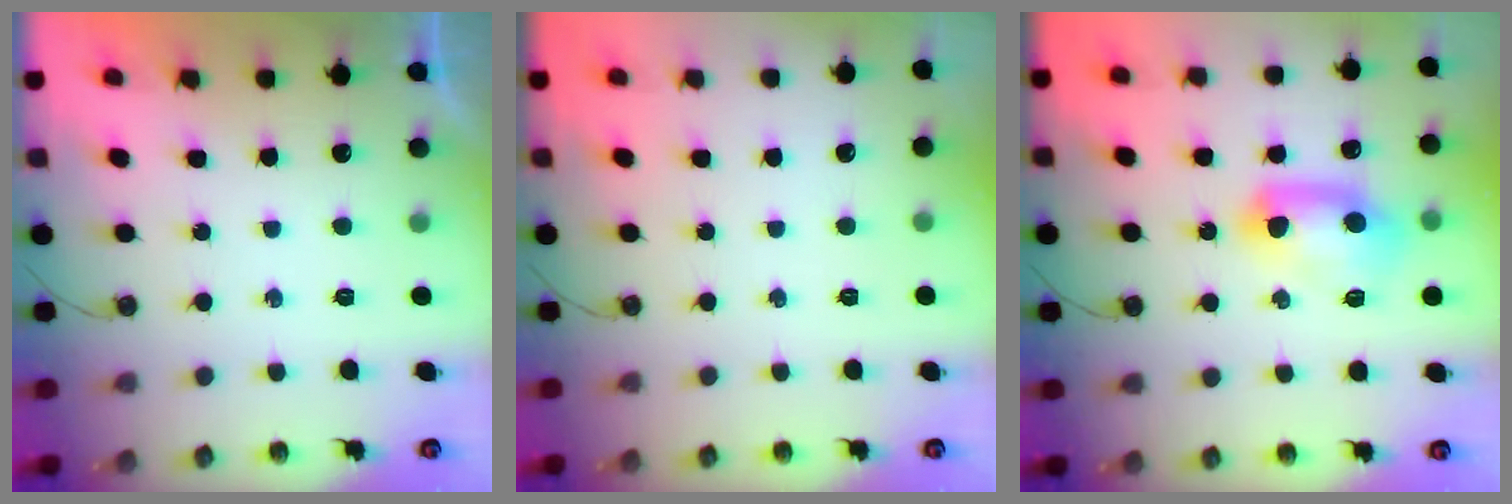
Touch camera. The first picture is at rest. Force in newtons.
{"total": 0.0}
{"total": 18.0, "press": 13.2, "slide": 12.2}